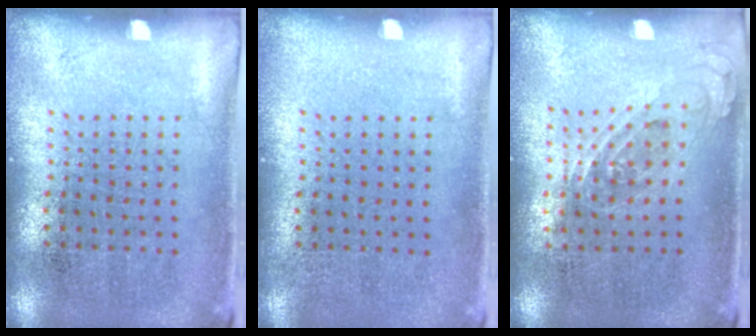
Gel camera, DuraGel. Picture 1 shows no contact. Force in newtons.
{"total": 0.0}
{"total": 0.8, "press": 0.7, "slide": 0.4}